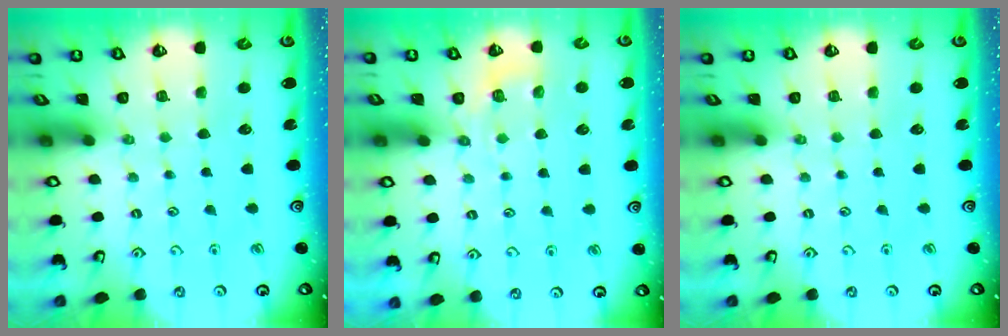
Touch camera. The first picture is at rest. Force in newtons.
{"total": 4.4, "press": 4.1, "slide": 1.7}
{"total": 0.0}